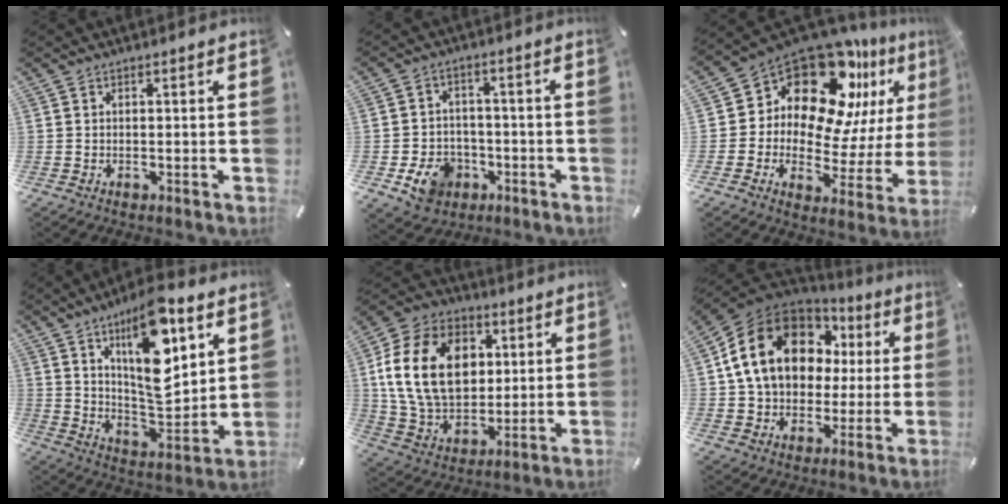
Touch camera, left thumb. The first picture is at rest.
{"total": 9.5, "force": [-3.9, 7.6, 4.0], "torque": [-0.080, 0.027, -0.071]}
{"total": 16.8, "force": [11.3, 9.7, 7.8], "torque": [-0.129, -0.111, 0.192]}
{"total": 18.4, "force": [9.4, 7.5, 14.0], "torque": [-0.232, -0.049, 0.152]}
{"total": 19.9, "force": [3.7, 15.1, 12.5], "torque": [-0.263, 0.001, 0.067]}
{"total": 18.8, "force": [4.7, 14.9, 10.4], "torque": [-0.221, -0.007, 0.087]}